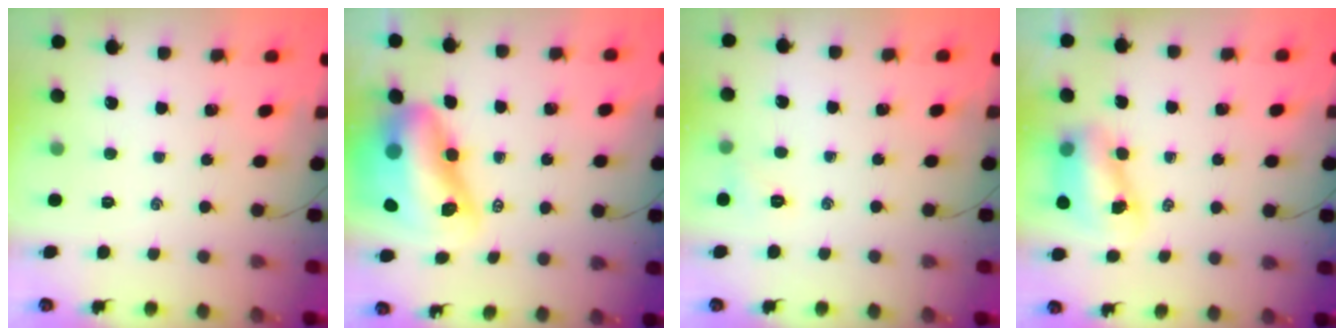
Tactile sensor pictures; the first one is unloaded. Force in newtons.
{"total": 16.7, "press": 16.0, "slide": 4.6}
{"total": 5.7, "press": 5.6, "slide": 1.4}
{"total": 7.4, "press": 7.3, "slide": 1.1}